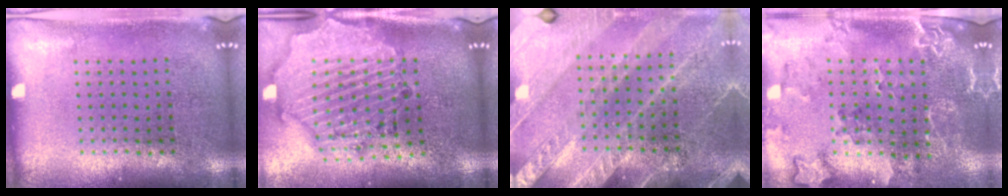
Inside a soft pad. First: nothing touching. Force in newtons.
{"total": 2.2, "press": 2.1, "slide": 0.6}
{"total": 3.0, "press": 2.8, "slide": 1.3}
{"total": 2.1, "press": 2.0, "slide": 0.8}